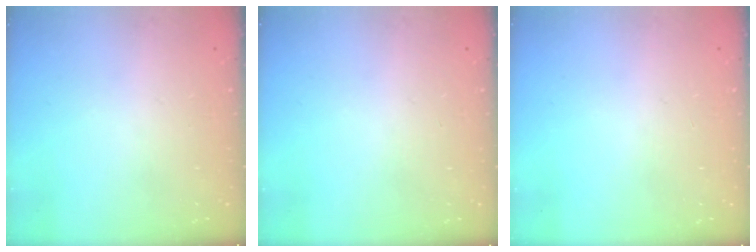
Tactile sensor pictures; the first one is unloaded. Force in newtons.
{"total": 0.0}
{"total": 0.0}